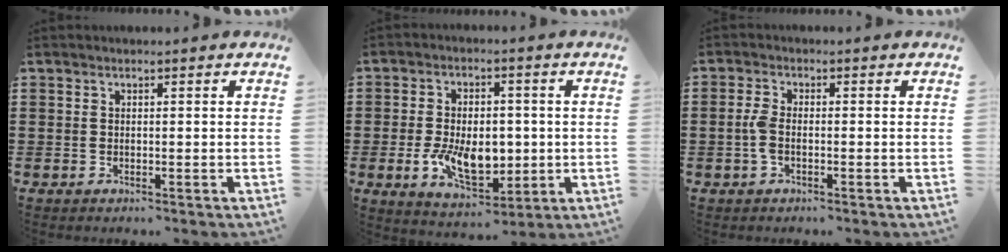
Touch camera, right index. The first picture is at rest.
{"total": 9.1, "force": [-1.5, 5.7, 6.9], "torque": [-0.125, 0.003, -0.027]}
{"total": 3.1, "force": [-0.8, 1.3, 2.8], "torque": [-0.073, -0.005, -0.021]}